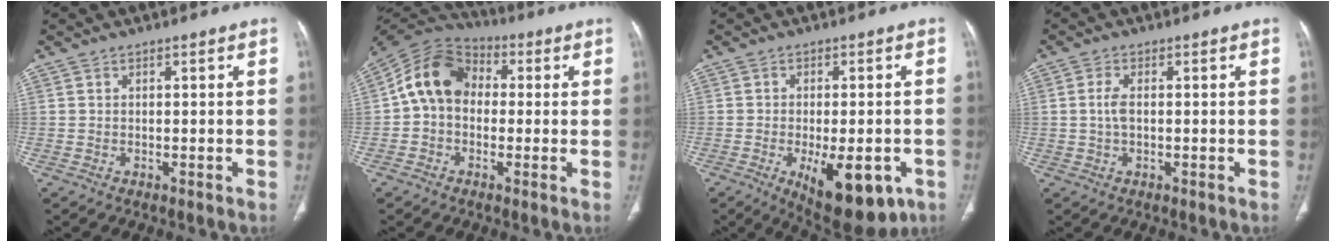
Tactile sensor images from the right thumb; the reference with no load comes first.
{"total": 11.7, "force": [0.4, 9.1, 7.3], "torque": [-0.118, 0.036, -0.010]}
{"total": 14.7, "force": [-5.8, 6.6, 11.9], "torque": [-0.146, 0.002, -0.065]}
{"total": 2.8, "force": [0.1, 1.4, 2.4], "torque": [-0.056, 0.005, 0.001]}